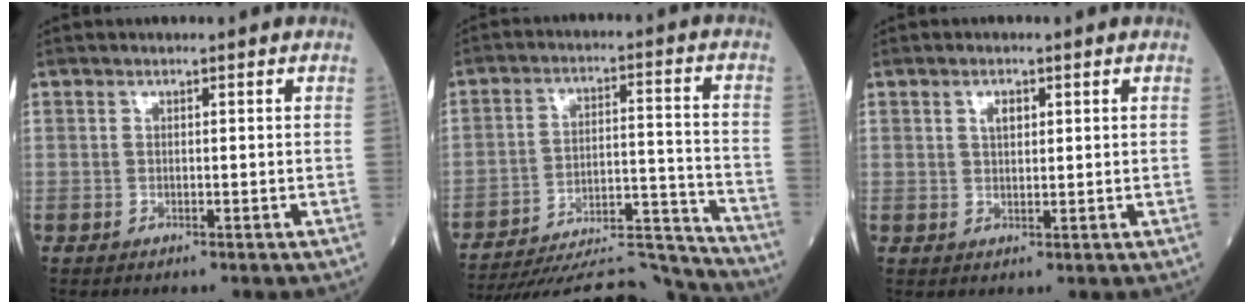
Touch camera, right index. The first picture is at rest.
{"total": 22.0, "force": [-21.3, 1.1, 5.3], "torque": [-0.083, 0.007, -0.316]}
{"total": 2.1, "force": [0.9, 1.0, 1.6], "torque": [-0.028, 0.002, 0.016]}